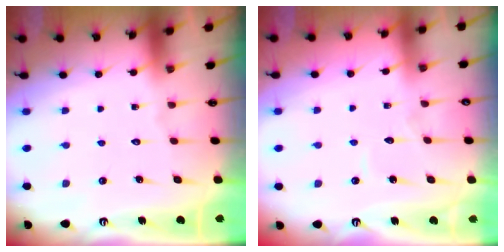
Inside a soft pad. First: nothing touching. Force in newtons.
{"total": 3.0, "press": 3.0, "slide": 0.3}